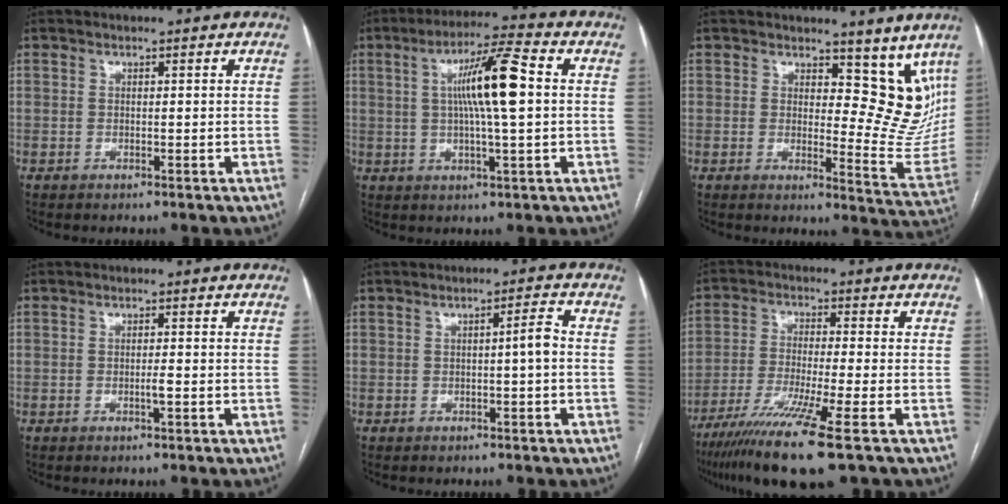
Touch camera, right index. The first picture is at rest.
{"total": 10.7, "force": [1.4, 0.3, 10.6], "torque": [-0.186, 0.012, 0.021]}
{"total": 10.6, "force": [7.8, 4.9, 5.2], "torque": [-0.041, -0.027, 0.093]}
{"total": 1.2, "force": [-0.4, -0.1, 1.1], "torque": [-0.023, -0.002, -0.006]}
{"total": 2.5, "force": [-0.3, -0.2, 2.5], "torque": [-0.036, 0.004, -0.004]}
{"total": 12.7, "force": [-8.1, -1.1, 9.7], "torque": [-0.191, -0.035, -0.142]}